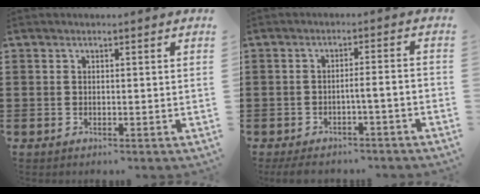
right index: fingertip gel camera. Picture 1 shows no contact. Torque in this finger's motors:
{"motor_torque": [0.08, -0.06, 0.19, 0.06]}